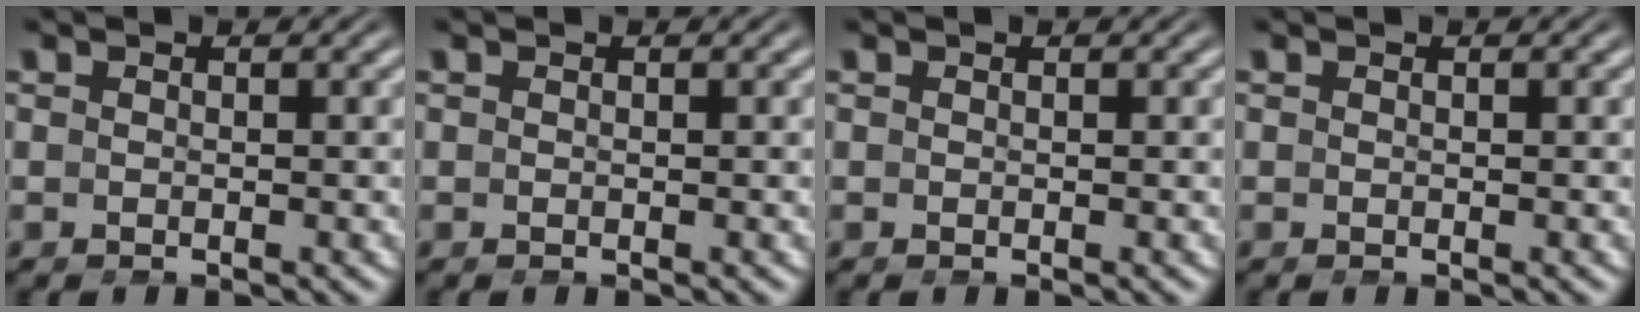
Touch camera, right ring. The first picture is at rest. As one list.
[{"total": 0.0}, {"total": 0.0}, {"total": 0.0}]